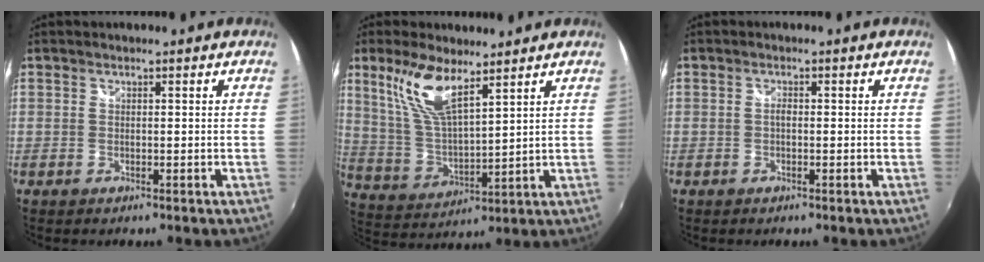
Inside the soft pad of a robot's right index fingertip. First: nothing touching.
{"total": 11.1, "force": [7.1, 3.1, 8.0], "torque": [-0.162, 0.005, 0.149]}
{"total": 0.9, "force": [-0.2, 0.5, 0.7], "torque": [-0.014, 0.003, -0.005]}